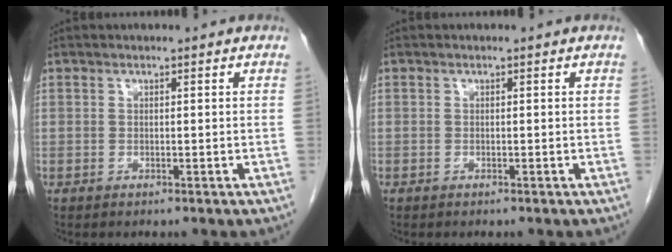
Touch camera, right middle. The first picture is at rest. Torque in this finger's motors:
{"motor_torque": [0.81, -1.33, 0.79, 0.15]}